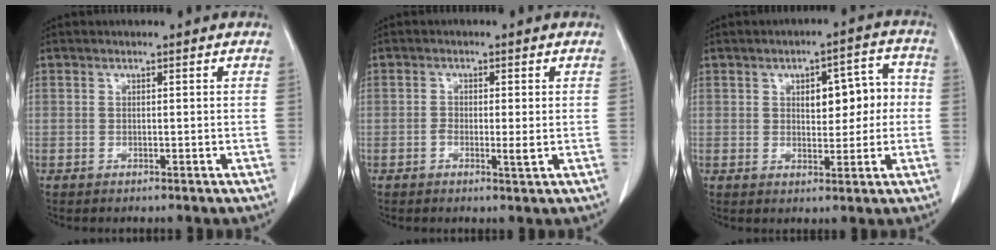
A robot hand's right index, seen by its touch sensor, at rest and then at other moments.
{"total": 2.3, "force": [-0.5, 0.6, 2.1], "torque": [-0.035, 0.000, -0.007]}
{"total": 7.4, "force": [0.8, 3.4, 6.5], "torque": [-0.081, 0.031, 0.017]}